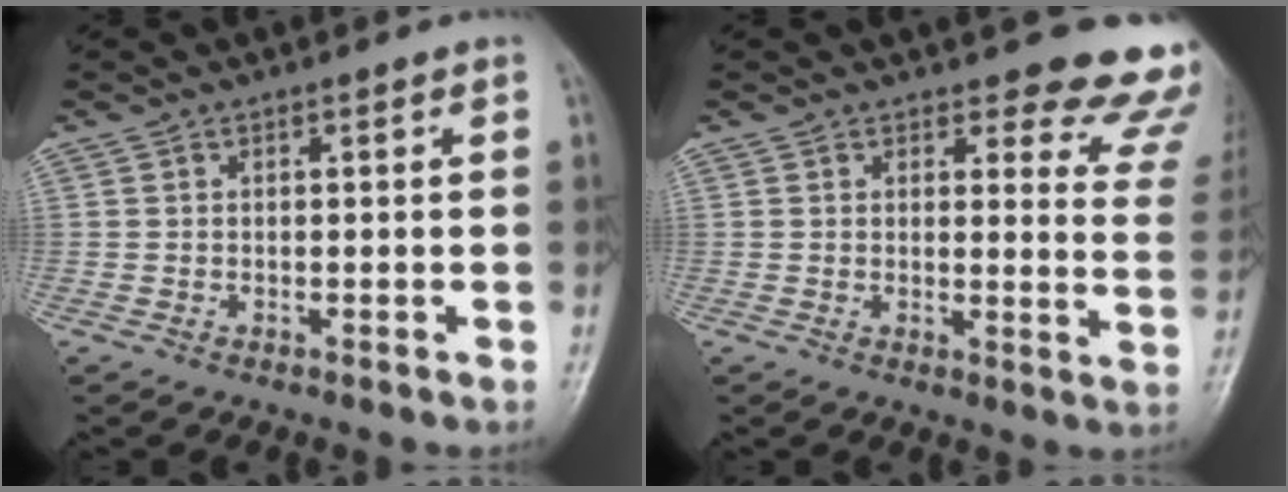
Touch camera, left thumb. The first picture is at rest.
{"total": 13.8, "force": [12.5, 3.9, 4.4], "torque": [0.008, -0.104, 0.110]}